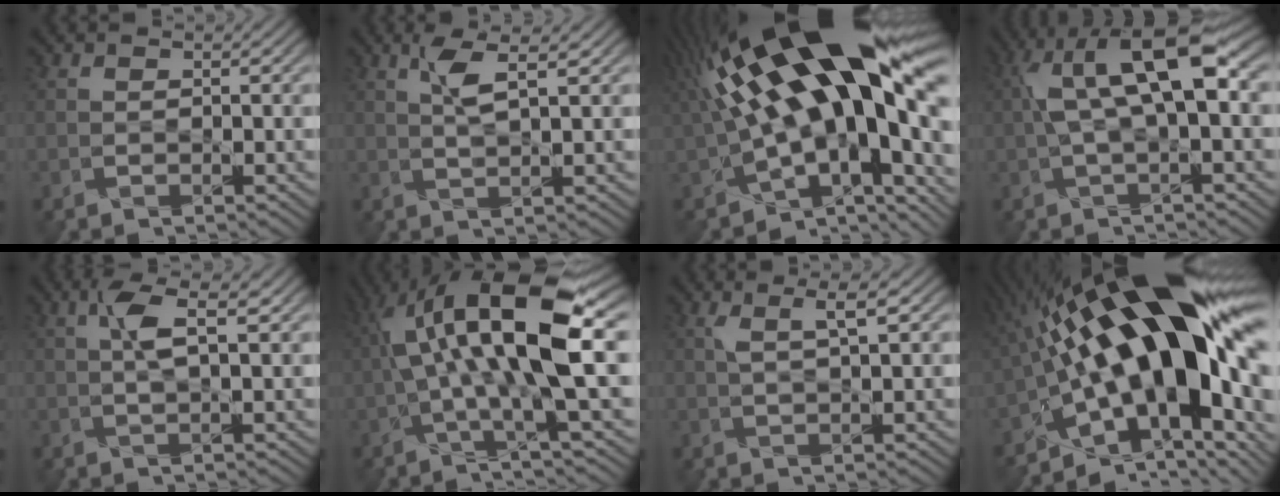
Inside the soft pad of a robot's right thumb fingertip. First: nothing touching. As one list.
[{"total": 2.6, "force": [1.6, -0.1, 2.1], "torque": [-0.048, 0.005, 0.035]}, {"total": 19.8, "force": [4.2, 8.3, 17.5], "torque": [-0.268, 0.014, 0.071]}, {"total": 10.3, "force": [2.1, 3.2, 9.6], "torque": [-0.186, 0.012, 0.039]}, {"total": 2.6, "force": [1.2, 0.1, 2.4], "torque": [-0.051, 0.010, 0.021]}, {"total": 14.1, "force": [2.4, 3.4, 13.4], "torque": [-0.247, 0.014, 0.041]}, {"total": 2.6, "force": [1.4, 0.1, 2.2], "torque": [-0.036, 0.010, 0.025]}, {"total": 20.1, "force": [0.3, 8.5, 18.2], "torque": [-0.290, 0.014, -0.014]}]